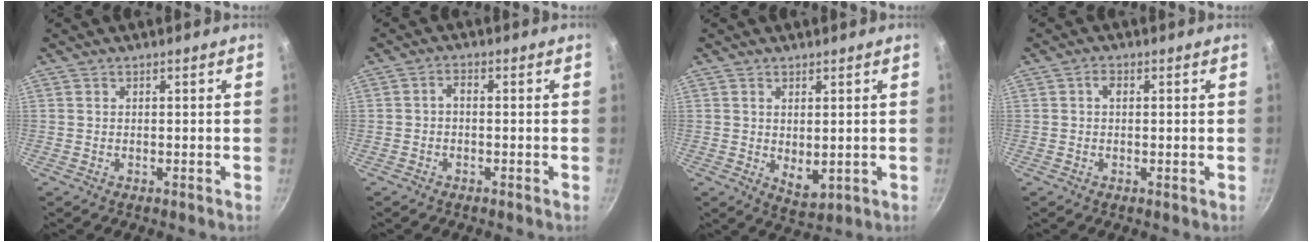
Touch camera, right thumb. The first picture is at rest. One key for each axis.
{"total": 1.7, "fx": -0.6, "fy": 0.9, "fz": 1.3, "tx": -0.026, "ty": 0.013, "tz": -0.014}
{"total": 4.8, "fx": 0.5, "fy": 2.6, "fz": 4.0, "tx": -0.055, "ty": -0.016, "tz": 0.016}
{"total": 1.9, "fx": 0.3, "fy": 1.2, "fz": 1.4, "tx": -0.021, "ty": 0.003, "tz": 0.002}